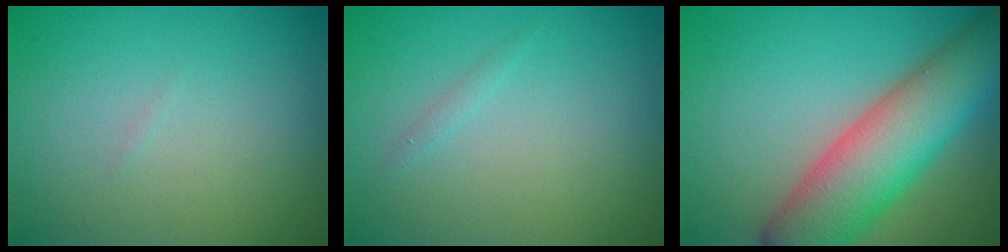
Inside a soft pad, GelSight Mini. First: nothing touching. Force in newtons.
{"total": 0.5, "press": 0.5, "slide": 0.0}
{"total": 9.4, "press": 9.4, "slide": 0.2}